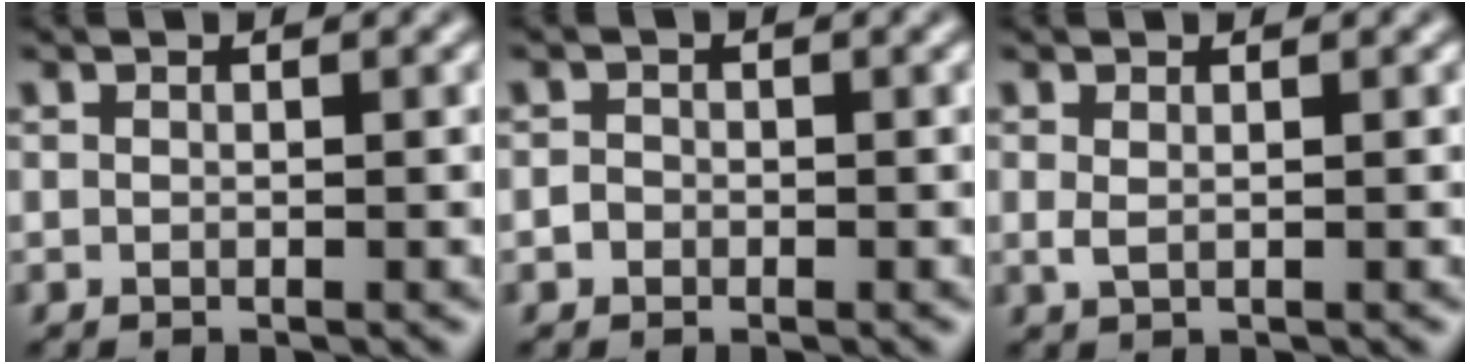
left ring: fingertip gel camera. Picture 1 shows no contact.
{"total": 0.8, "force": [-0.4, 0.7, 0.2], "torque": [0.000, -0.001, -0.010]}
{"total": 0.9, "force": [0.3, 0.3, 0.7], "torque": [-0.018, -0.001, 0.005]}